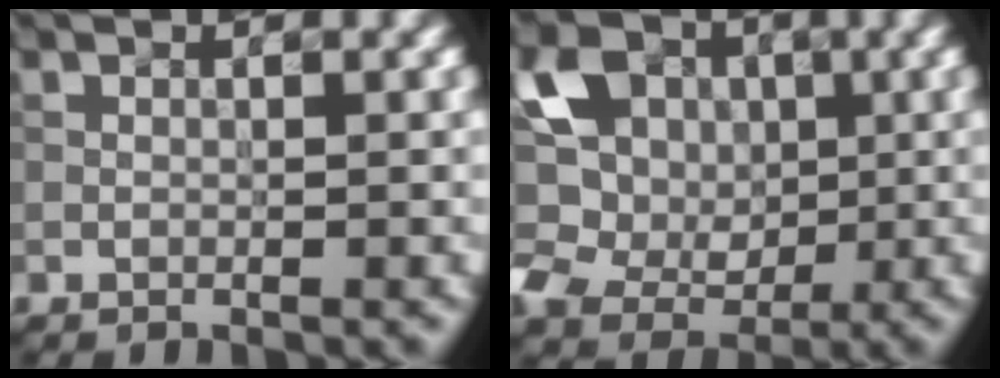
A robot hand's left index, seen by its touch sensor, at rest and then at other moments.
{"total": 6.9, "force": [1.1, 5.9, 3.3], "torque": [-0.077, -0.001, 0.016]}